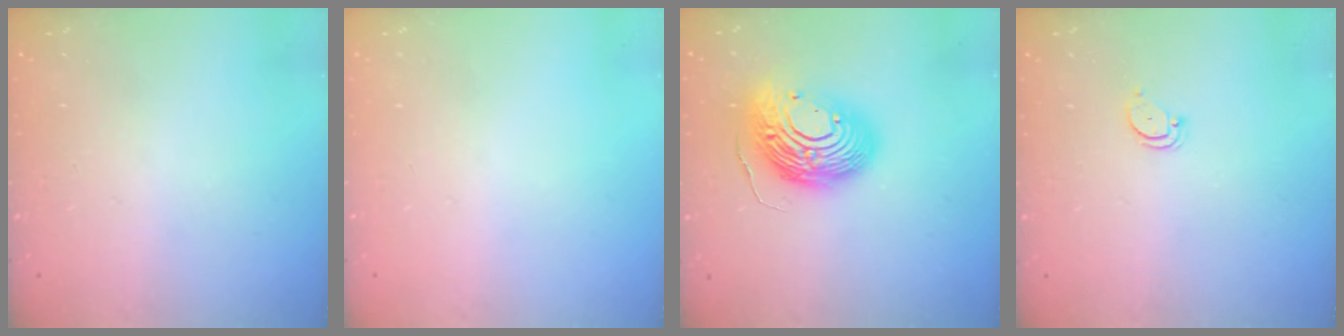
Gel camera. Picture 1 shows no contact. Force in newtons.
{"total": 0.0}
{"total": 17.4, "press": 17.3, "slide": 1.8}
{"total": 2.6, "press": 2.6, "slide": 0.1}